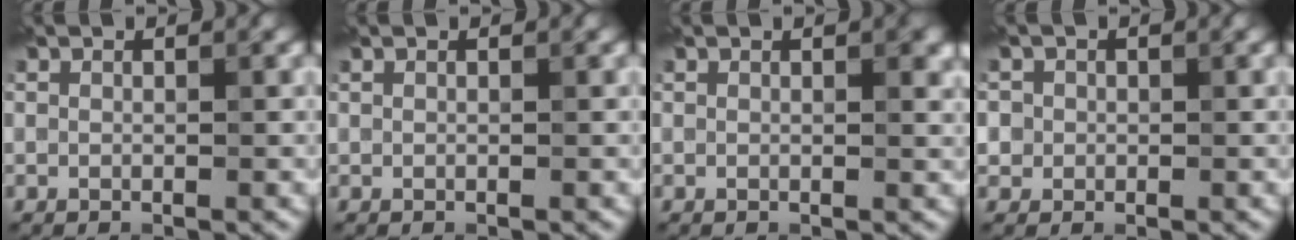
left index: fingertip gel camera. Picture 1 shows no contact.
{"total": 0.0}
{"total": 1.3, "force": [0.5, 0.4, 1.1], "torque": [-0.011, -0.003, 0.007]}
{"total": 2.9, "force": [0.7, 2.7, 0.8], "torque": [0.002, 0.013, -0.003]}